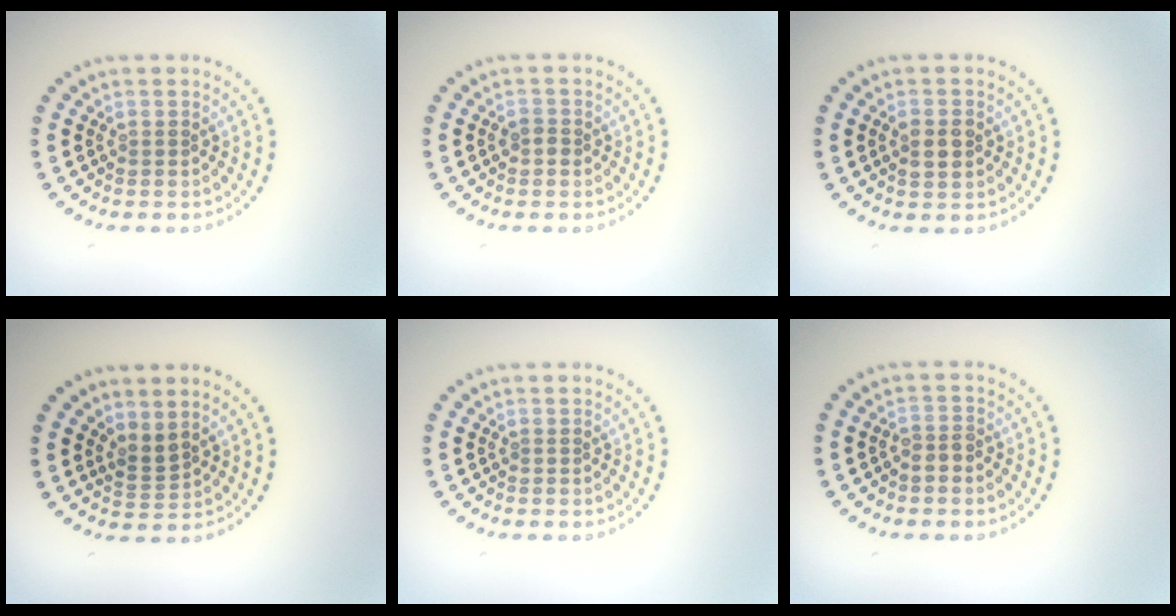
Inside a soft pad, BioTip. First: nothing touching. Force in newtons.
{"total": 0.9, "press": 0.8, "slide": 0.3}
{"total": 1.9, "press": 1.9, "slide": 0.1}
{"total": 1.7, "press": 1.3, "slide": 1.2}
{"total": 0.0}
{"total": 1.7, "press": 1.3, "slide": 1.1}